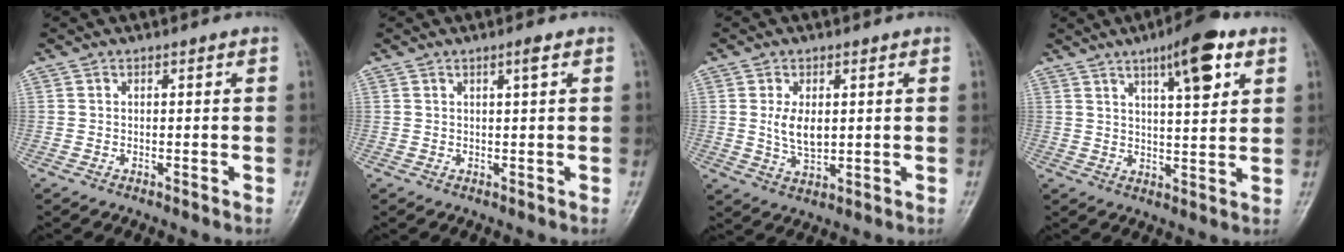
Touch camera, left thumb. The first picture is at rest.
{"total": 1.5, "force": [0.8, 0.0, 1.3], "torque": [-0.021, -0.003, 0.013]}
{"total": 5.9, "force": [0.9, 3.3, 4.8], "torque": [-0.079, -0.012, 0.021]}
{"total": 10.9, "force": [5.5, 3.1, 8.8], "torque": [-0.116, -0.024, 0.080]}